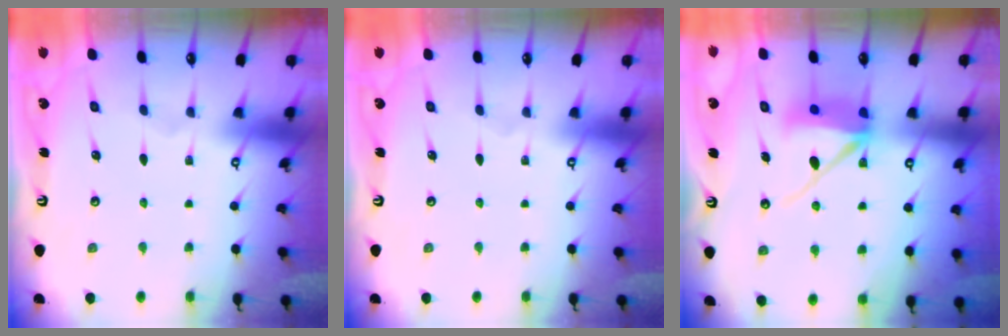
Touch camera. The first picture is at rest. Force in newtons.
{"total": 0.0}
{"total": 9.3, "press": 9.2, "slide": 1.4}